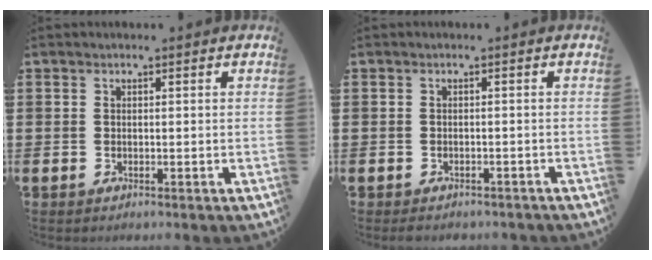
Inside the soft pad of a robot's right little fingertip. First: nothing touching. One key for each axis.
{"total": 0.8, "fx": -0.8, "fy": 0.2, "fz": 0.1, "tx": -0.005, "ty": -0.001, "tz": -0.016}